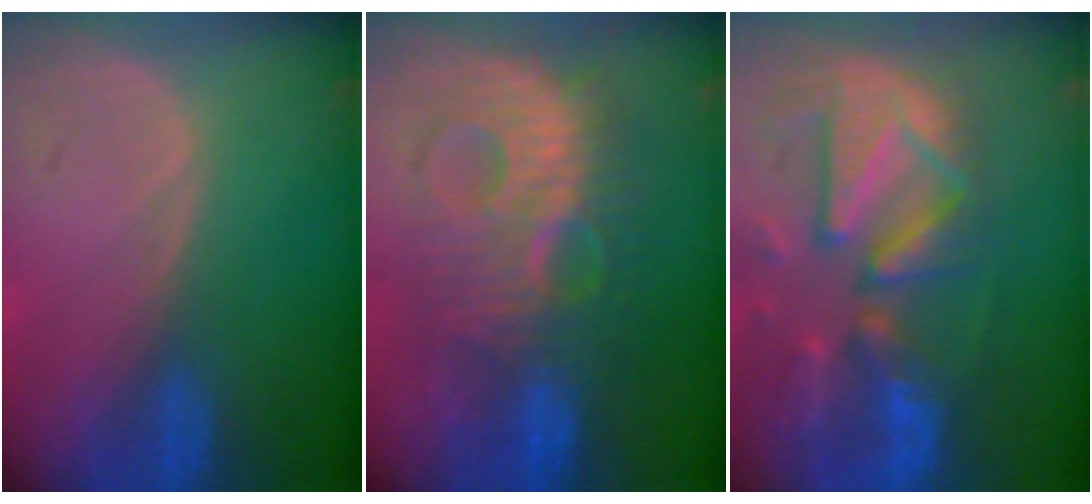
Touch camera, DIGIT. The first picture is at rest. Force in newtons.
{"total": 10.6, "press": 10.6, "slide": 0.3}
{"total": 12.9, "press": 11.3, "slide": 6.4}